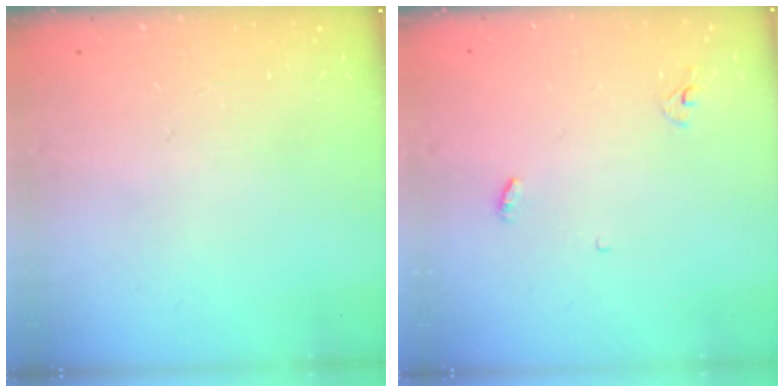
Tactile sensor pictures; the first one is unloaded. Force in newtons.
{"total": 3.3, "press": 3.2, "slide": 0.3}